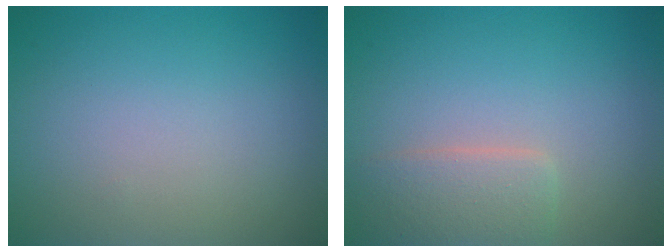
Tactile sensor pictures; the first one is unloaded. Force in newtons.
{"total": 2.8, "press": 2.8, "slide": 0.2}